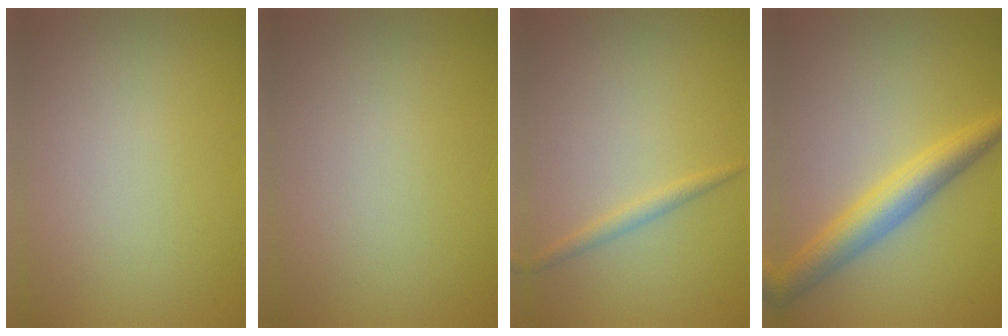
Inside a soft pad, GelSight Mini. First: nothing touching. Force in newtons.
{"total": 0.0}
{"total": 1.1, "press": 1.1, "slide": 0.0}
{"total": 4.5, "press": 4.5, "slide": 0.1}